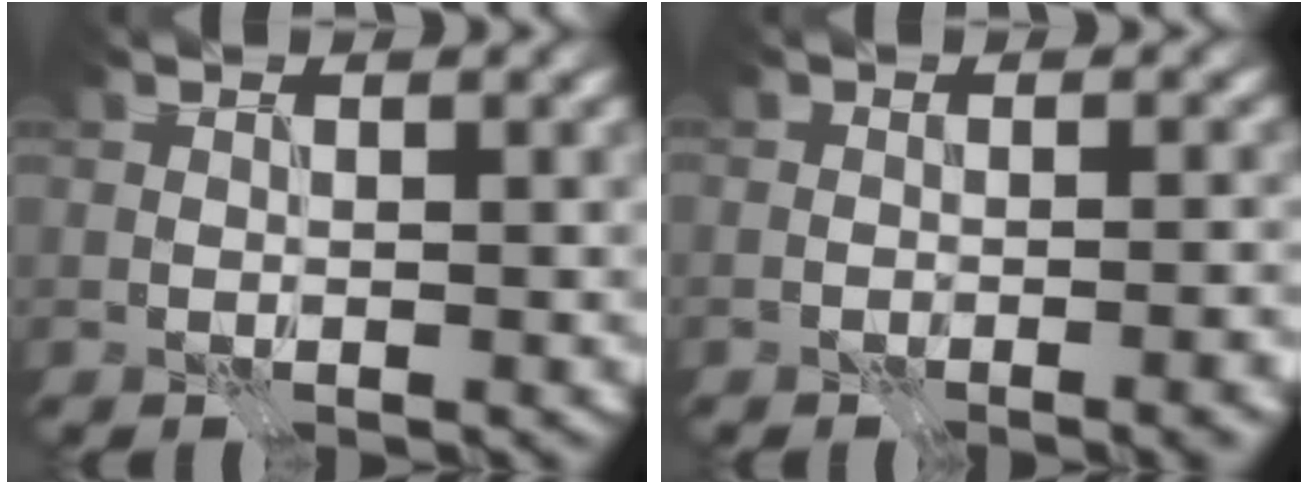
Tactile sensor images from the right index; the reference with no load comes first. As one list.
[{"total": 2.2, "force": [-0.8, 0.6, 1.9], "torque": [-0.011, 0.005, -0.012]}]